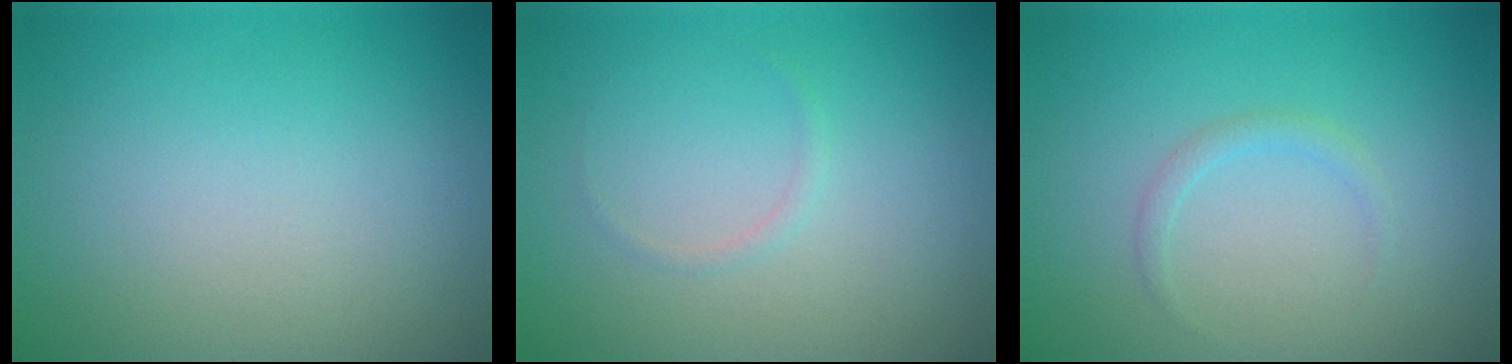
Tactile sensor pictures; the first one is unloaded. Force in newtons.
{"total": 0.5, "press": 0.5, "slide": 0.1}
{"total": 1.0, "press": 1.0, "slide": 0.0}